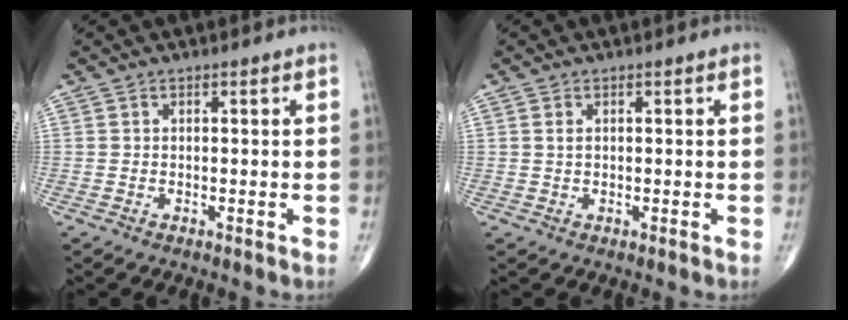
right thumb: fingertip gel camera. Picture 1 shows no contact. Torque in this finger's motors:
{"motor_torque": [-0.44, 0.33, -0.21, 0.01, -0.01]}